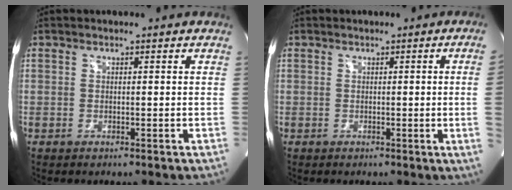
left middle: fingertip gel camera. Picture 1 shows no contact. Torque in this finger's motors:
{"motor_torque": [0.32, -0.39, -0.32, -0.07]}